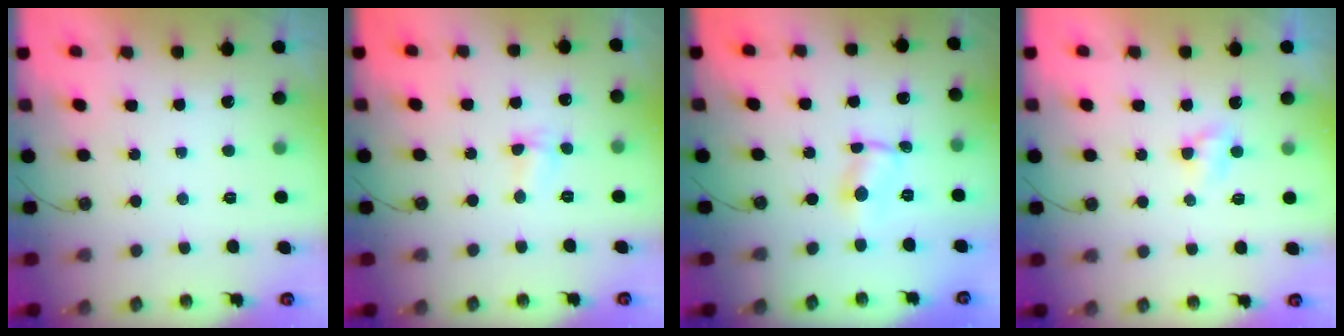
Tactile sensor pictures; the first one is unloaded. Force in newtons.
{"total": 2.8, "press": 2.6, "slide": 1.0}
{"total": 1.0, "press": 1.0, "slide": 0.1}
{"total": 2.4, "press": 2.4, "slide": 0.3}